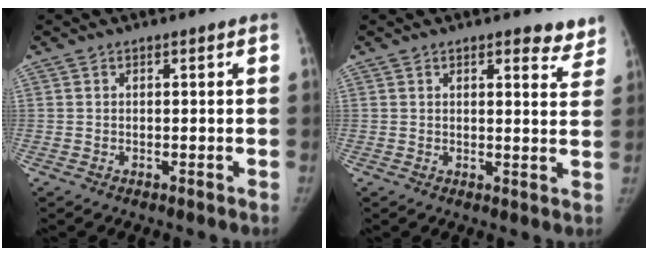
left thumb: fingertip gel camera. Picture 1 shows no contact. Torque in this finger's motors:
{"motor_torque": [-0.11, -0.01, -0.21, 0.51, -0.01]}